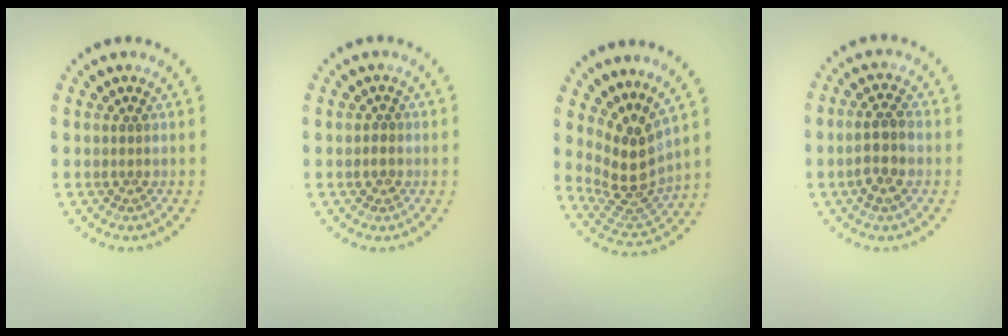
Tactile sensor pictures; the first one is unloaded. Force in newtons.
{"total": 0.6, "press": 0.6, "slide": 0.3}
{"total": 4.3, "press": 3.1, "slide": 3.0}
{"total": 2.9, "press": 2.7, "slide": 0.9}